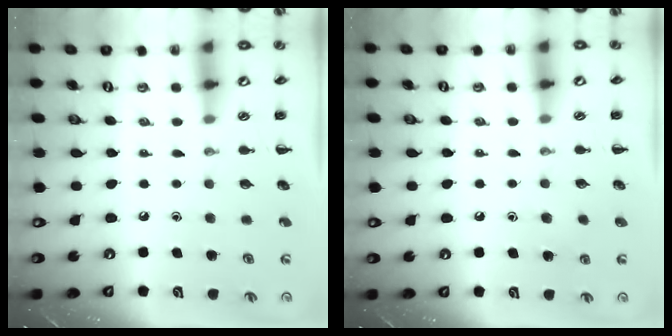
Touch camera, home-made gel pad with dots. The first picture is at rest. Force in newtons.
{"total": 3.4, "press": 3.2, "slide": 1.2}